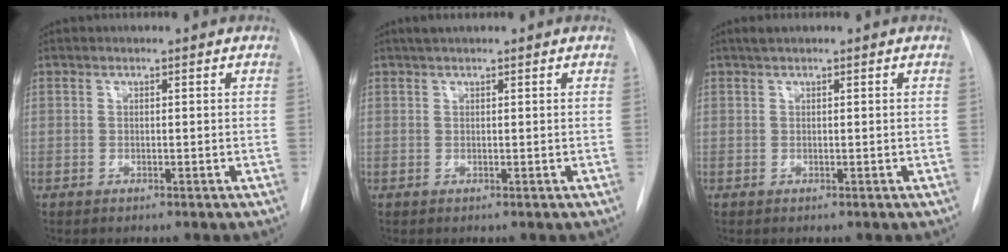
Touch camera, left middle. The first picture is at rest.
{"total": 1.9, "force": [1.6, 0.3, 1.1], "torque": [-0.017, 0.017, 0.025]}
{"total": 1.1, "force": [0.9, 0.1, 0.7], "torque": [-0.015, 0.012, 0.017]}